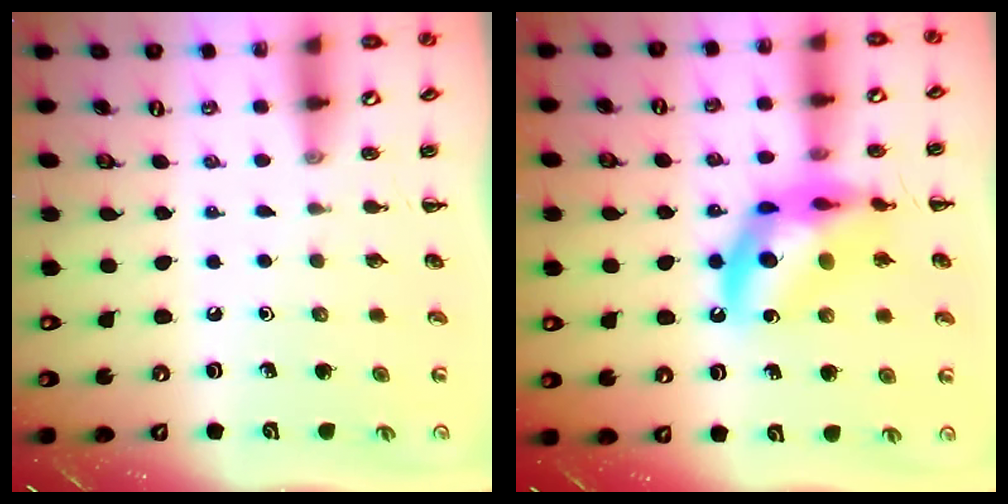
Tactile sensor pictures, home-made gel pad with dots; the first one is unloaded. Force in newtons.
{"total": 15.7, "press": 15.2, "slide": 3.9}